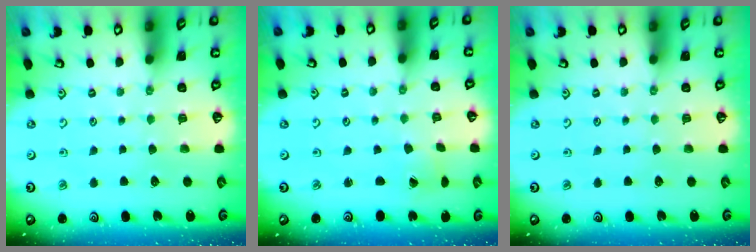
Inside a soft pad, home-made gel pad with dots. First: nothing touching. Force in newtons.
{"total": 1.4, "press": 1.4, "slide": 0.1}
{"total": 0.0}